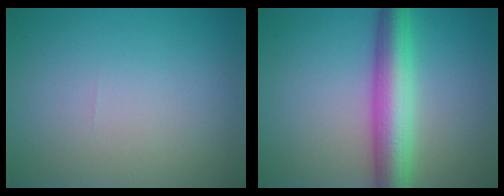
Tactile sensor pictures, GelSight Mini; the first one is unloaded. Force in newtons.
{"total": 6.5, "press": 6.5, "slide": 0.2}